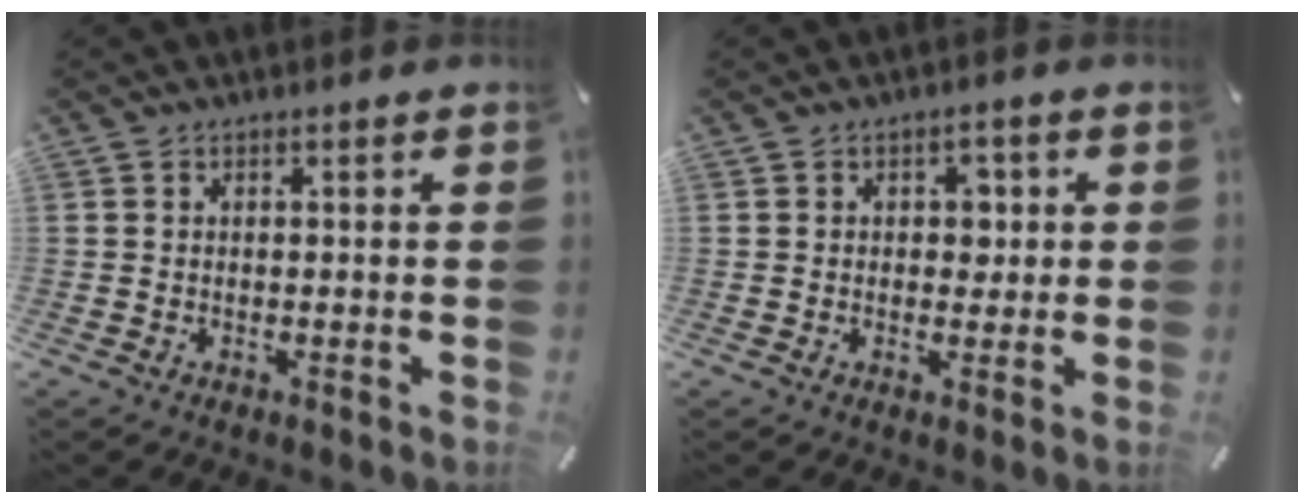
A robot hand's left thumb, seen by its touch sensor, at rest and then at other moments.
{"total": 3.4, "force": [0.2, 2.8, 2.0], "torque": [-0.011, -0.004, -0.008]}